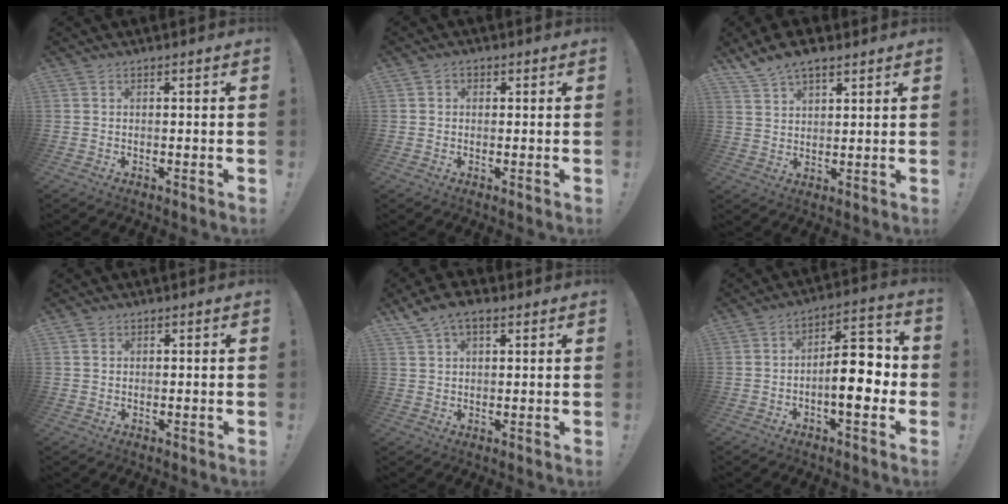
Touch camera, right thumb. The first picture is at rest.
{"total": 1.5, "force": [-0.2, 1.4, 0.6], "torque": [-0.006, 0.004, -0.005]}
{"total": 7.1, "force": [5.4, 3.0, 3.4], "torque": [-0.053, -0.028, 0.100]}
{"total": 1.2, "force": [0.6, 1.0, 0.2], "torque": [0.004, -0.001, 0.011]}
{"total": 6.5, "force": [3.9, 3.3, 4.2], "torque": [-0.069, -0.008, 0.072]}
{"total": 13.7, "force": [-2.4, 6.0, 12.1], "torque": [-0.164, 0.014, -0.047]}